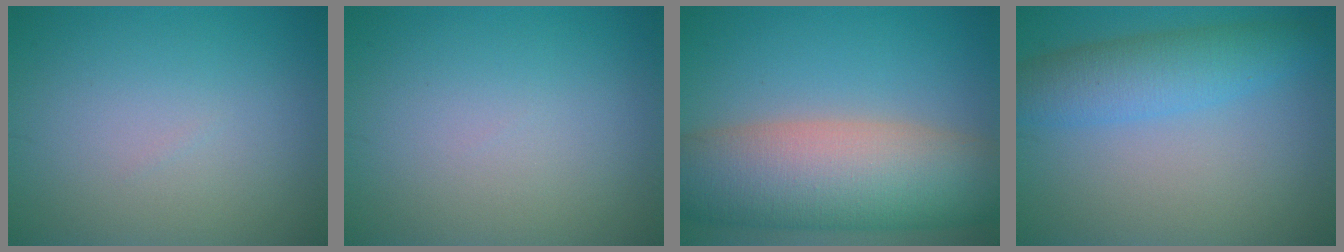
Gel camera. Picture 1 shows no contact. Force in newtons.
{"total": 0.0}
{"total": 12.0, "press": 11.9, "slide": 0.9}
{"total": 4.7, "press": 4.7, "slide": 0.1}